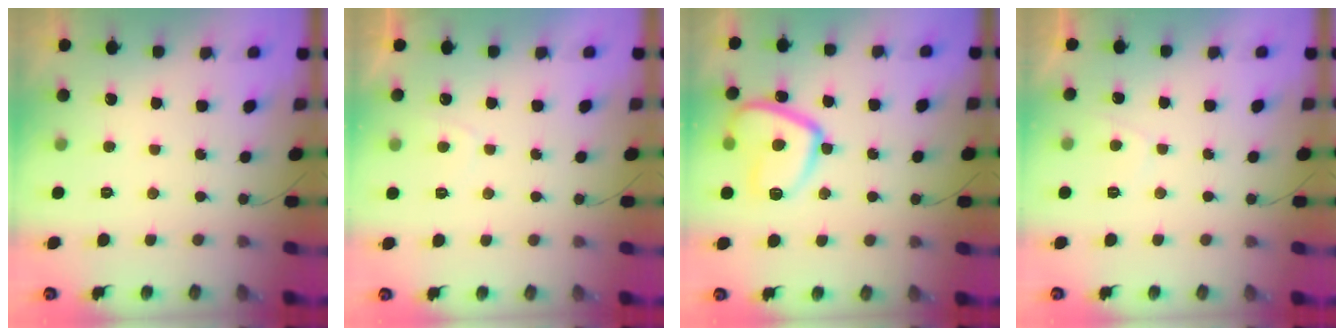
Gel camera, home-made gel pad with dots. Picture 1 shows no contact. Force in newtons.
{"total": 1.0, "press": 0.8, "slide": 0.6}
{"total": 14.2, "press": 14.2, "slide": 1.3}
{"total": 1.0, "press": 0.8, "slide": 0.6}